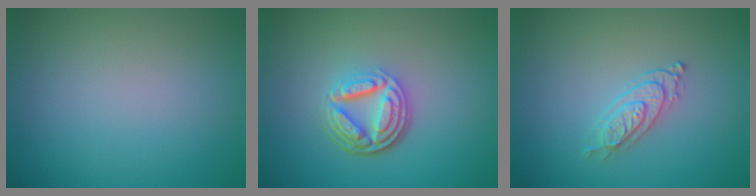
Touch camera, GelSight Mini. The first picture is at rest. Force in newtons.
{"total": 5.0, "press": 3.5, "slide": 3.6}
{"total": 2.3, "press": 2.0, "slide": 1.1}